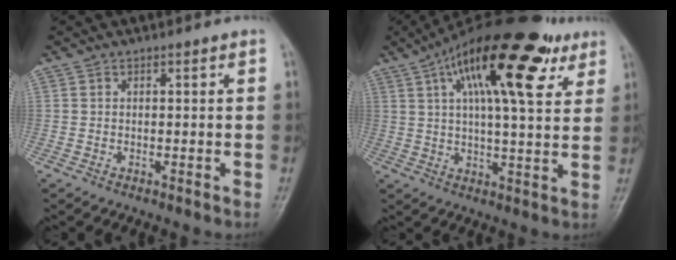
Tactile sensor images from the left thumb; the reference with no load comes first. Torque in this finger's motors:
{"motor_torque": [-0.03, 0.51, 1.97, -0.80, 0.39]}